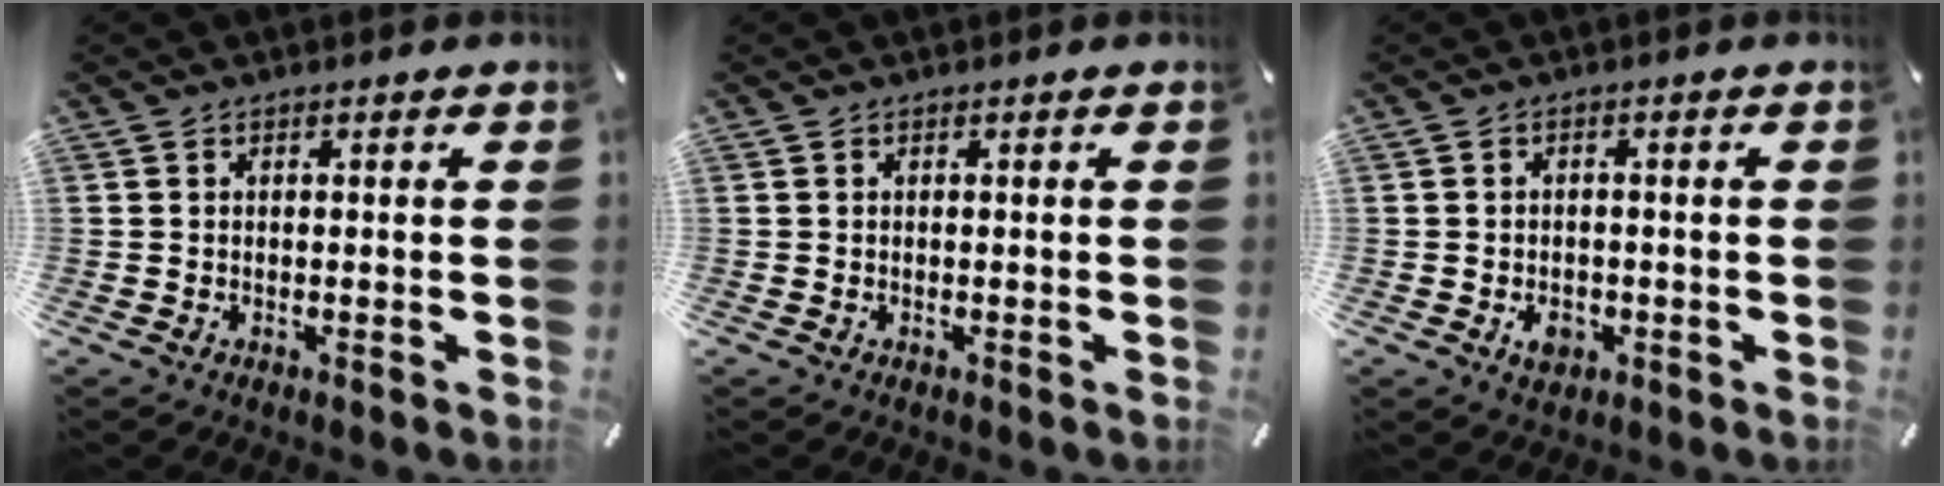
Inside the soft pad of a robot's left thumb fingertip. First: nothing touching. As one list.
[{"total": 0.0}, {"total": 4.4, "force": [-1.6, 3.3, 2.4], "torque": [-0.038, 0.003, -0.028]}]